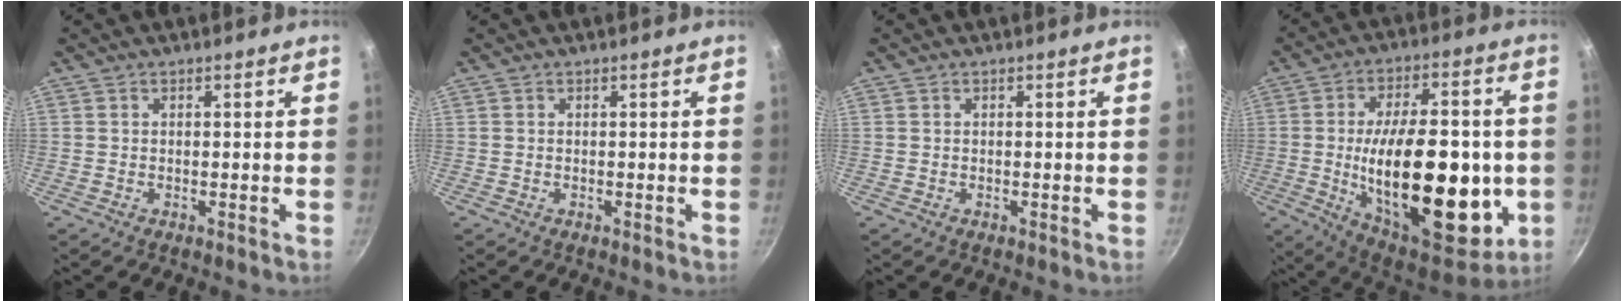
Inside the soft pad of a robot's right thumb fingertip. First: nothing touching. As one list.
[{"total": 0.0}, {"total": 0.0}, {"total": 29.8, "force": [-3.7, 14.3, 25.9], "torque": [-0.366, 0.003, -0.041]}]